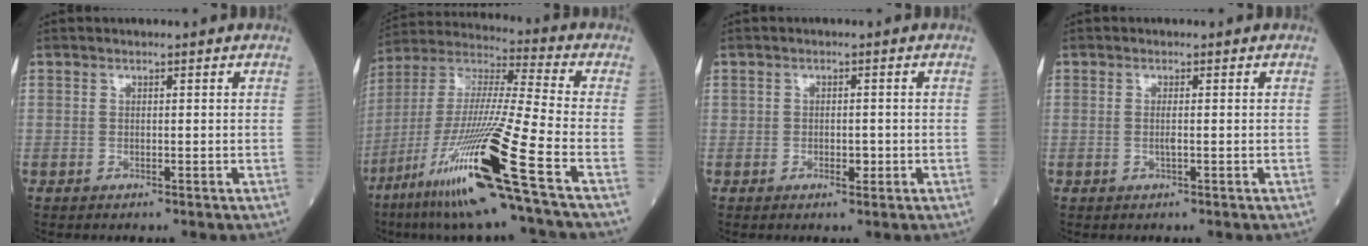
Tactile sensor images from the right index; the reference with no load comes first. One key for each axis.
{"total": 21.9, "fx": -10.6, "fy": -0.9, "fz": 19.2, "tx": -0.399, "ty": -0.051, "tz": -0.206}
{"total": 1.7, "fx": -0.5, "fy": 0.9, "fz": 1.3, "tx": -0.019, "ty": 0.000, "tz": -0.006}
{"total": 1.1, "fx": -0.1, "fy": 0.0, "fz": 1.1, "tx": -0.025, "ty": -0.002, "tz": -0.003}